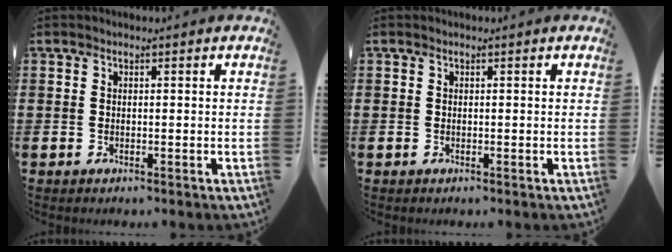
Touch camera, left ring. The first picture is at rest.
{"total": 0.0}